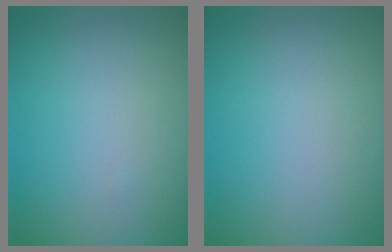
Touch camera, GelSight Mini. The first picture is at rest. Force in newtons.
{"total": 0.0}